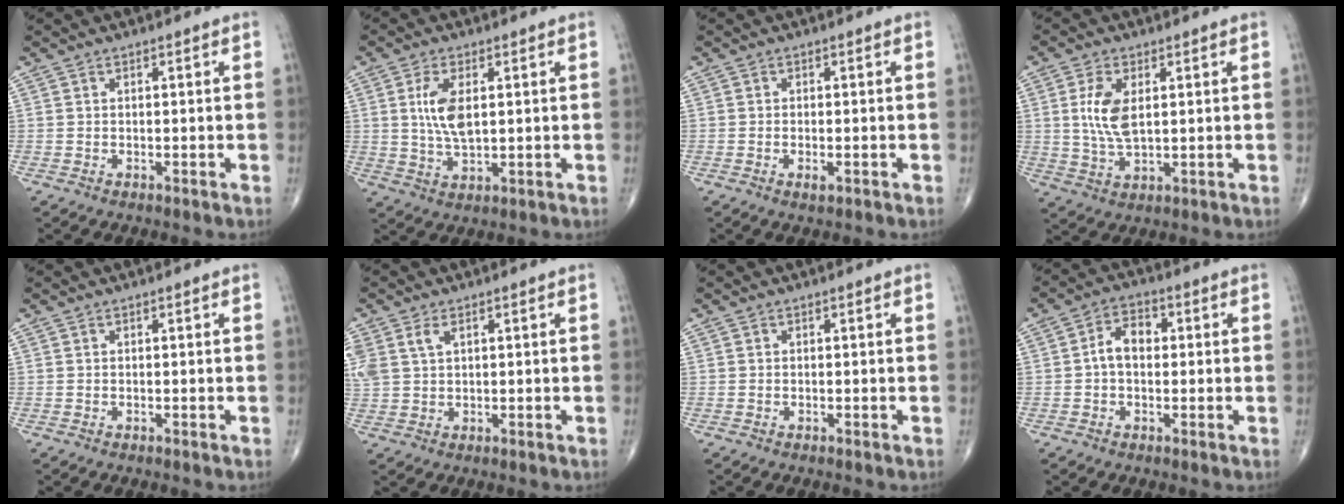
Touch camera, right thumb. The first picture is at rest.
{"total": 7.0, "force": [1.5, 3.1, 6.0], "torque": [-0.118, -0.009, 0.034]}
{"total": 1.4, "force": [-0.5, 0.6, 1.2], "torque": [-0.023, -0.002, -0.009]}
{"total": 7.2, "force": [1.6, 3.5, 6.1], "torque": [-0.123, -0.010, 0.036]}
{"total": 0.0}
{"total": 6.4, "force": [2.7, 4.0, 4.2], "torque": [-0.109, 0.007, 0.063]}
{"total": 0.0}
{"total": 5.6, "force": [0.1, 3.8, 4.1], "torque": [-0.063, 0.020, -0.007]}